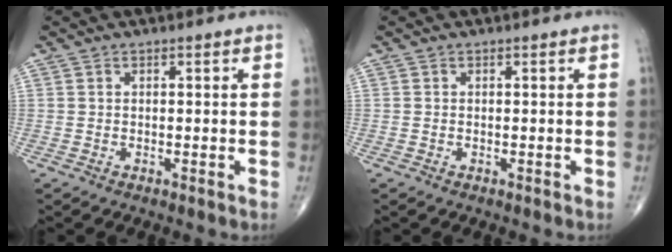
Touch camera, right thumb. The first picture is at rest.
{"total": 0.0}